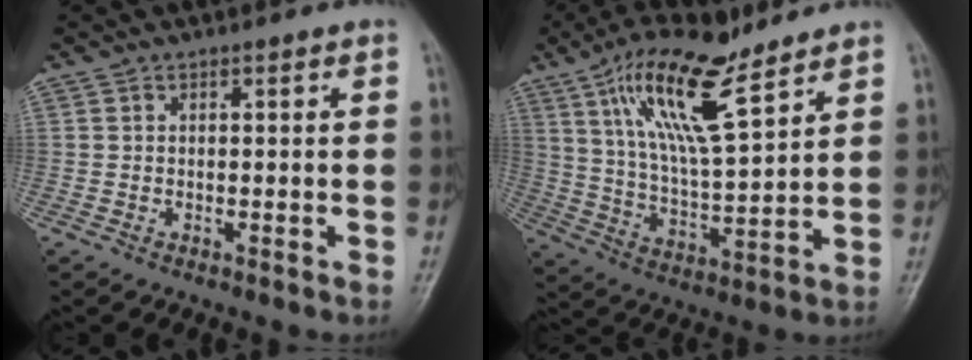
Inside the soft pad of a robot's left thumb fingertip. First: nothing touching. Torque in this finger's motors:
{"motor_torque": [0.31, 0.36, 1.71, -1.06, 0.39]}